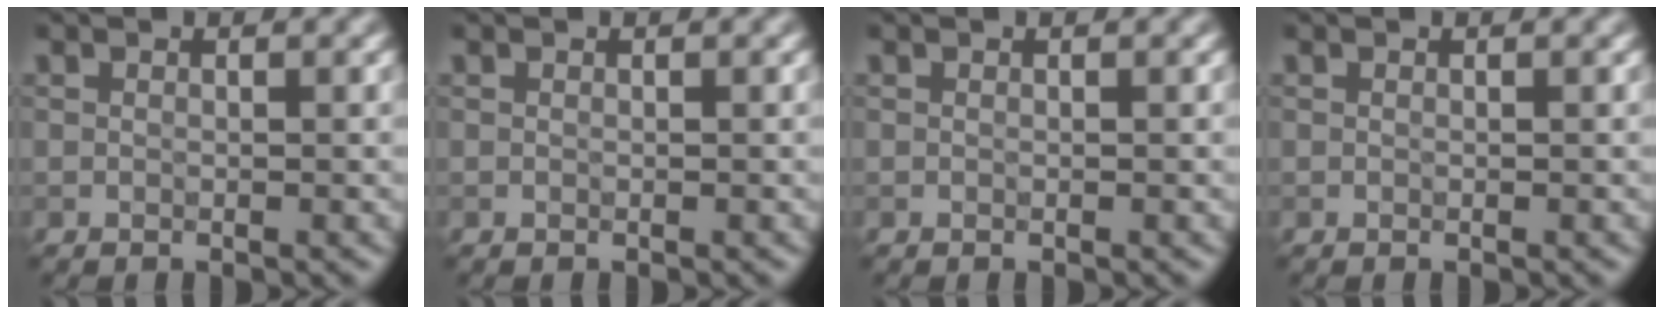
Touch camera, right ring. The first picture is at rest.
{"total": 0.0}
{"total": 0.0}
{"total": 0.0}